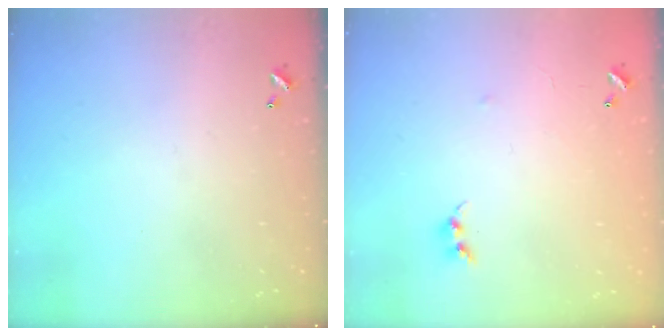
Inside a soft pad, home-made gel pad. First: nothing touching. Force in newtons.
{"total": 6.7, "press": 6.7, "slide": 0.3}